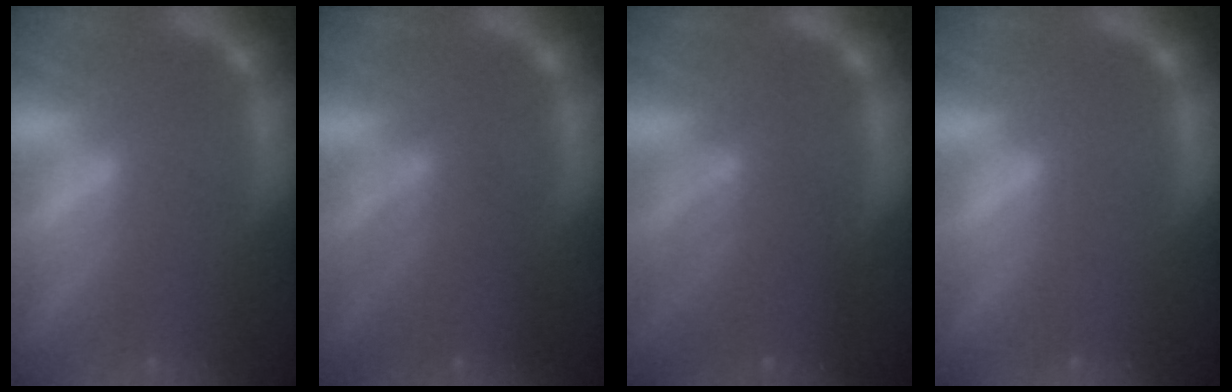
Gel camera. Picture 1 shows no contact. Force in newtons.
{"total": 4.5}
{"total": 5.1}
{"total": 0.0}